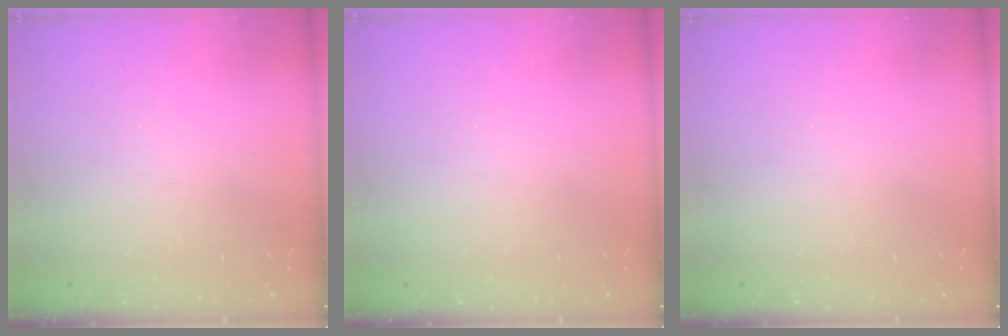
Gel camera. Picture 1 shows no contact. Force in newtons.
{"total": 0.0}
{"total": 0.0}